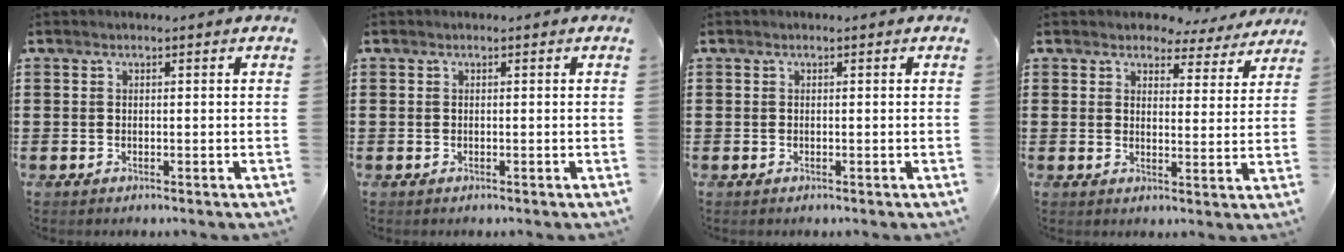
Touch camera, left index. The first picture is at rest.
{"total": 0.0}
{"total": 0.0}
{"total": 4.1, "force": [3.9, 1.3, 0.6], "torque": [-0.023, -0.015, 0.067]}